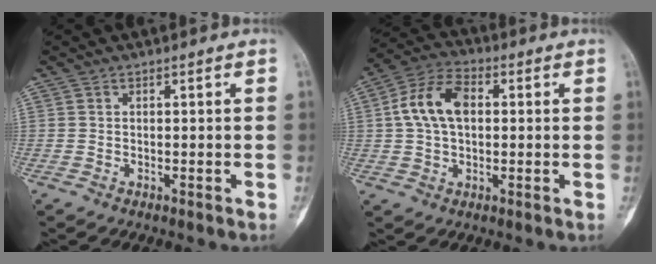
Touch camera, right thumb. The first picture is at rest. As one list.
[{"total": 10.4, "force": [1.4, 6.6, 7.9], "torque": [-0.152, 0.024, 0.021]}]